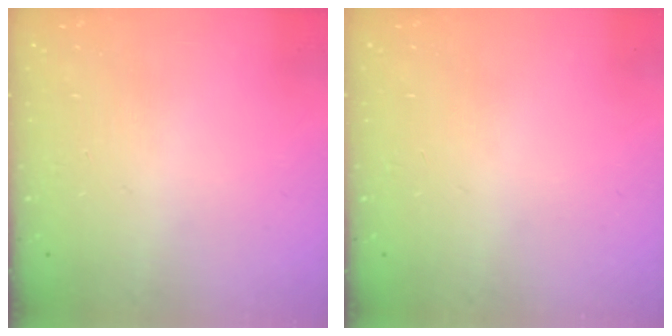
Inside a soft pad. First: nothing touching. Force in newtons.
{"total": 0.0}